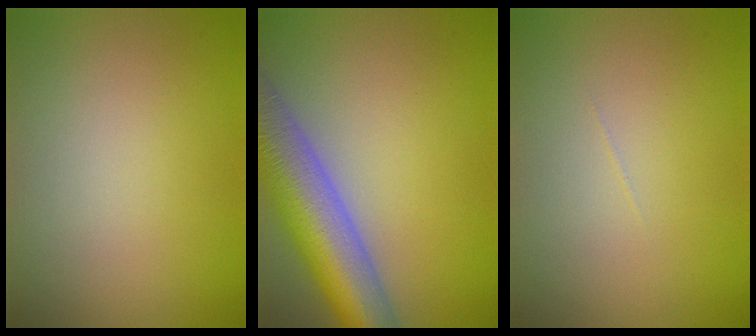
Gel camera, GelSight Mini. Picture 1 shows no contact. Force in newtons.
{"total": 10.2, "press": 10.1, "slide": 0.6}
{"total": 0.0}